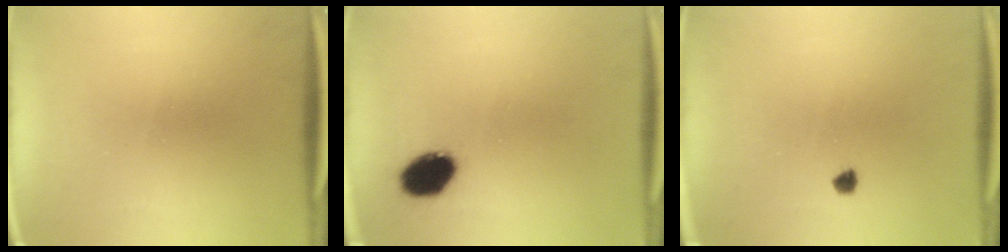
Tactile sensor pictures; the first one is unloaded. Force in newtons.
{"total": 8.0}
{"total": 1.3}